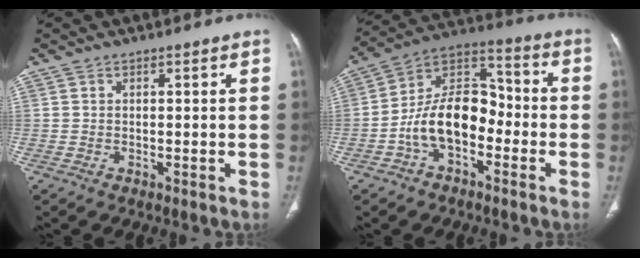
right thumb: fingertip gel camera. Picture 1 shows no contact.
{"total": 14.3, "force": [-4.1, 8.9, 10.5], "torque": [-0.161, 0.056, -0.082]}